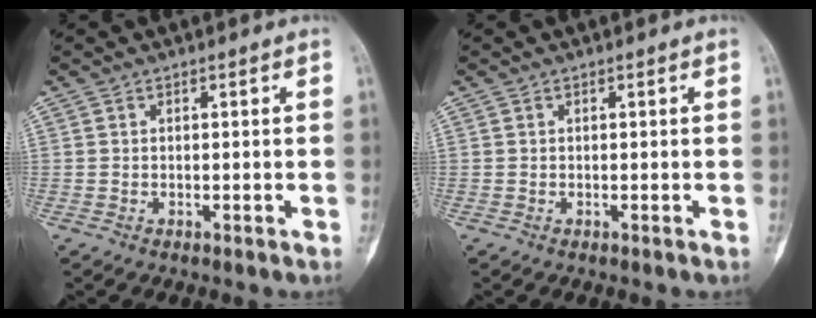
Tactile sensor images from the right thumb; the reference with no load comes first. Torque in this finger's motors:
{"motor_torque": [-0.47, 0.13, -0.26, 0.01, 0.04]}